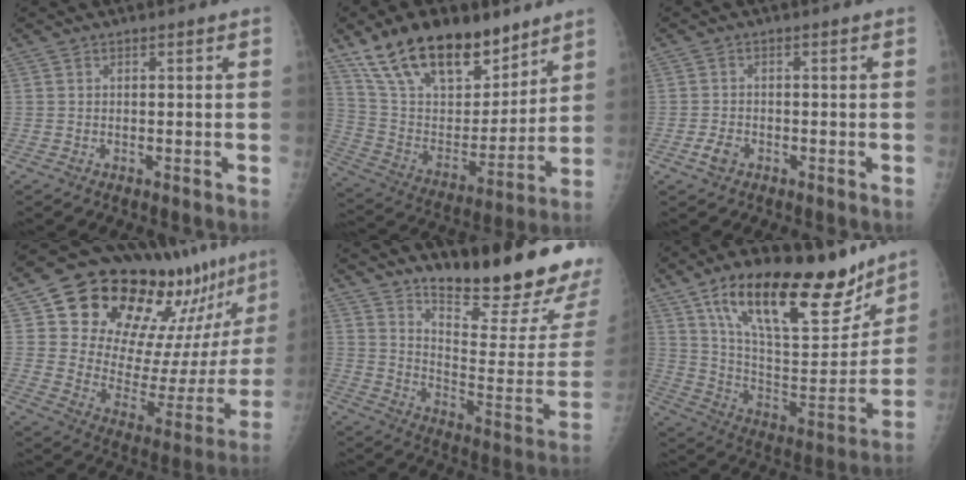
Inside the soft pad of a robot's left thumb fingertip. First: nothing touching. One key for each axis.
{"total": 23.6, "fx": 16.1, "fy": 11.4, "fz": 13.0, "tx": -0.190, "ty": -0.051, "tz": 0.288}
{"total": 2.6, "fx": -1.3, "fy": 1.8, "fz": 1.4, "tx": -0.024, "ty": 0.004, "tz": -0.023}
{"total": 25.9, "fx": 17.8, "fy": 11.7, "fz": 14.7, "tx": -0.179, "ty": -0.067, "tz": 0.262}
{"total": 24.0, "fx": 18.0, "fy": 4.8, "fz": 15.2, "tx": -0.196, "ty": -0.132, "tz": 0.262}
{"total": 28.1, "fx": 18.0, "fy": 10.7, "fz": 18.7, "tx": -0.257, "ty": -0.047, "tz": 0.299}